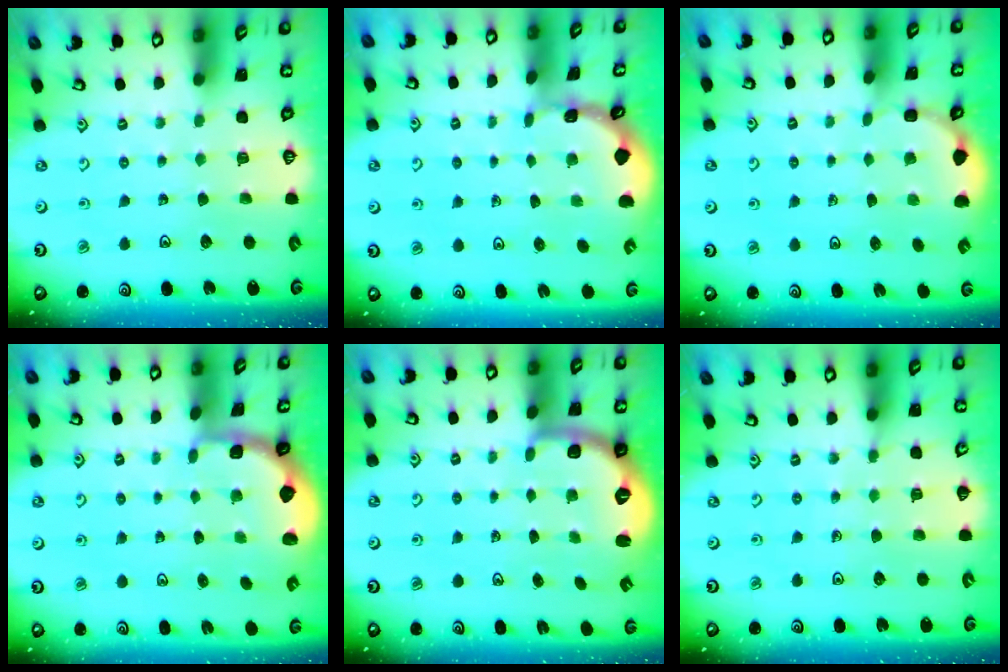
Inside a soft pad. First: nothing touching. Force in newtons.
{"total": 0.8, "press": 0.8, "slide": 0.1}
{"total": 1.6, "press": 1.2, "slide": 1.0}
{"total": 1.2, "press": 1.2, "slide": 0.2}
{"total": 2.5, "press": 2.0, "slide": 1.6}
{"total": 6.2, "press": 6.0, "slide": 1.7}